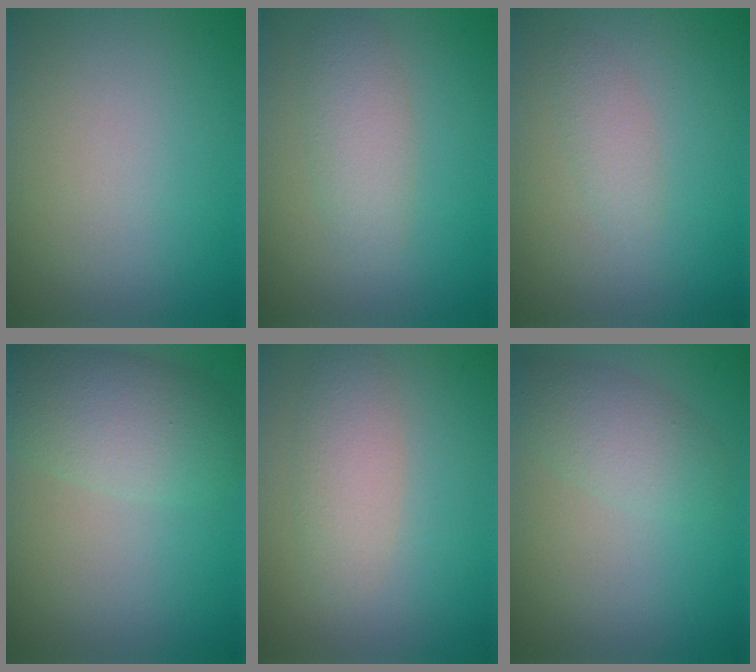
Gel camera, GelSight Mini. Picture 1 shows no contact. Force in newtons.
{"total": 2.6, "press": 2.6, "slide": 0.1}
{"total": 1.3, "press": 1.3, "slide": 0.0}
{"total": 5.0, "press": 5.0, "slide": 0.4}
{"total": 2.8, "press": 2.8, "slide": 0.3}
{"total": 3.0, "press": 3.0, "slide": 0.1}